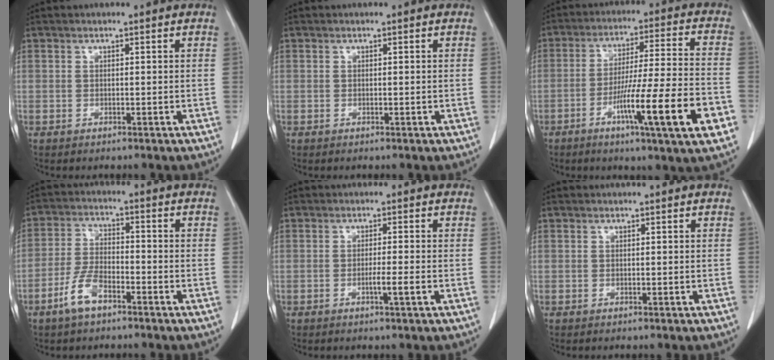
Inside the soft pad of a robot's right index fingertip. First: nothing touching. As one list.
[{"total": 0.0}, {"total": 17.0, "force": [-6.9, -0.1, 15.5], "torque": [-0.232, -0.014, -0.105]}, {"total": 6.2, "force": [-3.9, 2.1, 4.3], "torque": [-0.096, 0.001, -0.078]}, {"total": 2.5, "force": [-1.0, -0.4, 2.3], "torque": [-0.041, -0.003, -0.016]}, {"total": 0.0}]